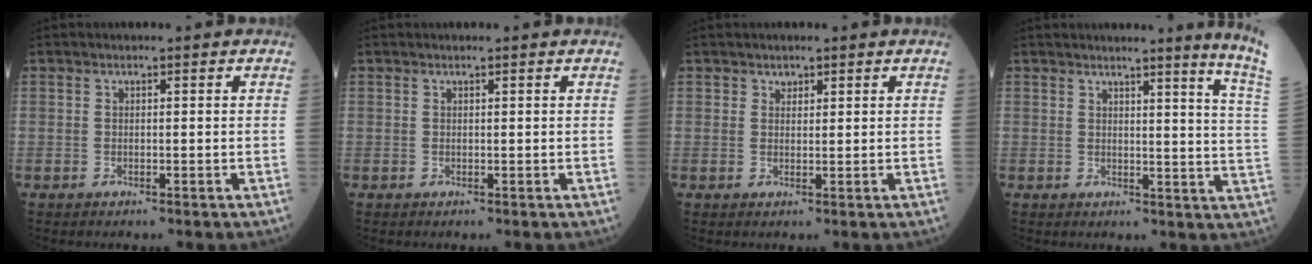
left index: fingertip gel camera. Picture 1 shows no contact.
{"total": 0.5, "force": [0.5, 0.0, 0.2], "torque": [-0.007, 0.004, 0.011]}
{"total": 1.1, "force": [0.7, 0.8, 0.2], "torque": [-0.002, -0.004, 0.012]}
{"total": 9.8, "force": [8.2, -2.8, 4.5], "torque": [-0.056, -0.091, 0.073]}